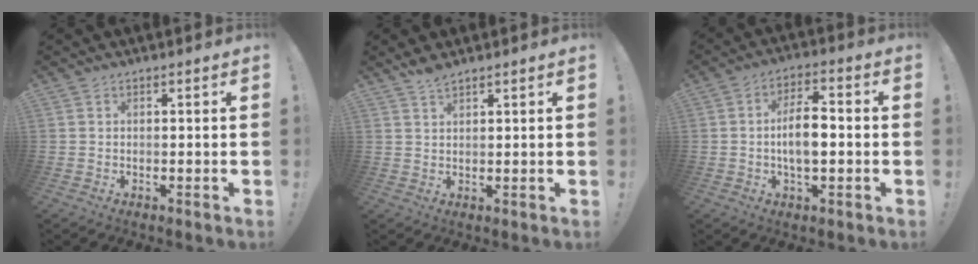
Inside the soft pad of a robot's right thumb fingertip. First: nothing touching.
{"total": 2.9, "force": [2.5, 0.6, 1.4], "torque": [-0.023, -0.014, 0.044]}
{"total": 8.7, "force": [-1.1, 3.8, 7.8], "torque": [-0.133, 0.007, -0.025]}